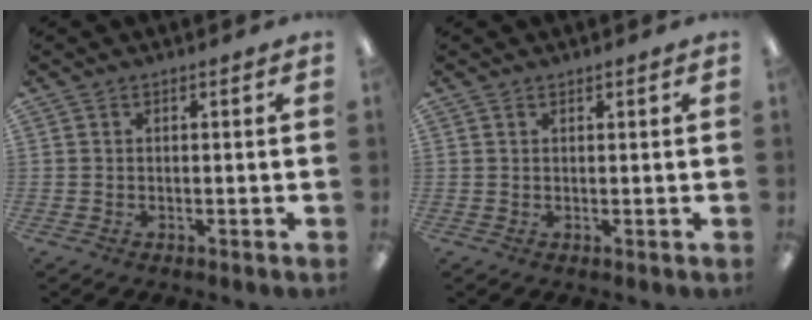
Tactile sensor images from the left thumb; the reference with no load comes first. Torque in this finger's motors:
{"motor_torque": [-0.12, -0.03, -0.50, 0.22, 0.00]}